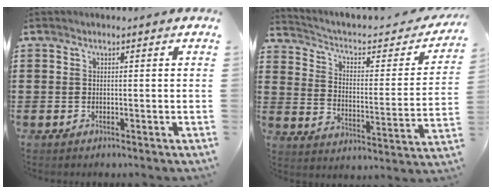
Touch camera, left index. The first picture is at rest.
{"total": 3.5, "force": [2.4, 1.4, 2.2], "torque": [-0.060, -0.022, 0.030]}